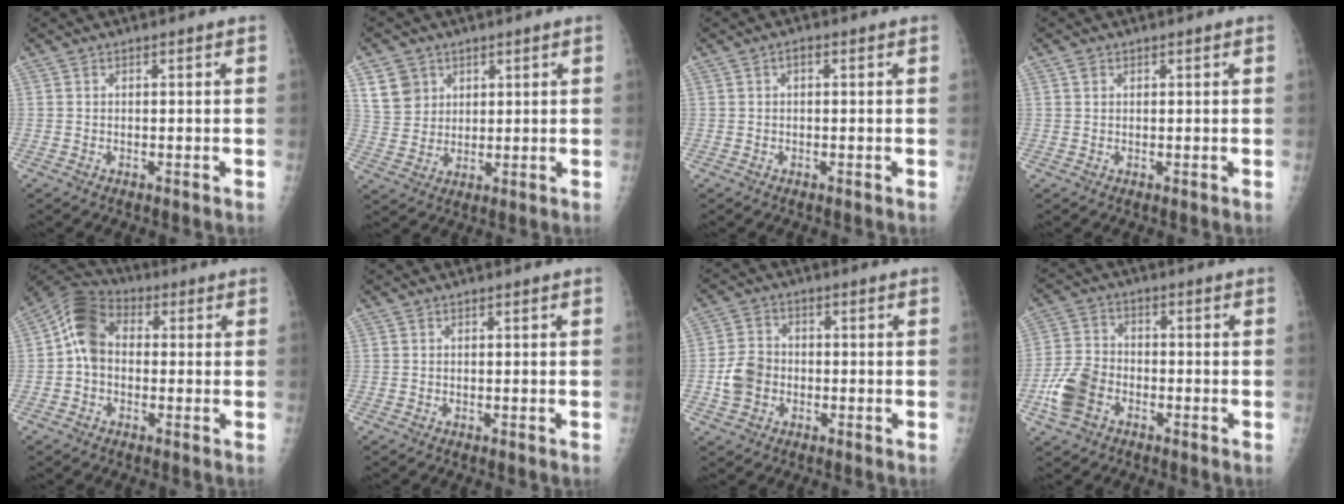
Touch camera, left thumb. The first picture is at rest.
{"total": 6.8, "force": [3.2, 5.6, 2.0], "torque": [-0.014, -0.016, 0.068]}
{"total": 1.0, "force": [0.1, 0.5, 0.8], "torque": [-0.007, 0.003, -0.004]}
{"total": 0.9, "force": [0.4, 0.8, 0.4], "torque": [0.000, -0.001, 0.005]}
{"total": 8.9, "force": [0.0, 6.8, 5.8], "torque": [-0.095, 0.026, -0.017]}
{"total": 0.0}
{"total": 6.3, "force": [-1.5, 5.2, 3.3], "torque": [-0.053, 0.015, -0.032]}
{"total": 8.5, "force": [-3.6, 5.9, 5.0], "torque": [-0.104, 0.018, -0.071]}